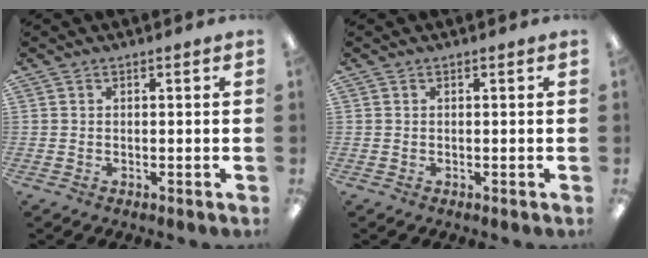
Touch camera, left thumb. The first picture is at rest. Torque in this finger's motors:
{"motor_torque": [-0.02, 0.02, -0.04, 0.04, 0.00]}